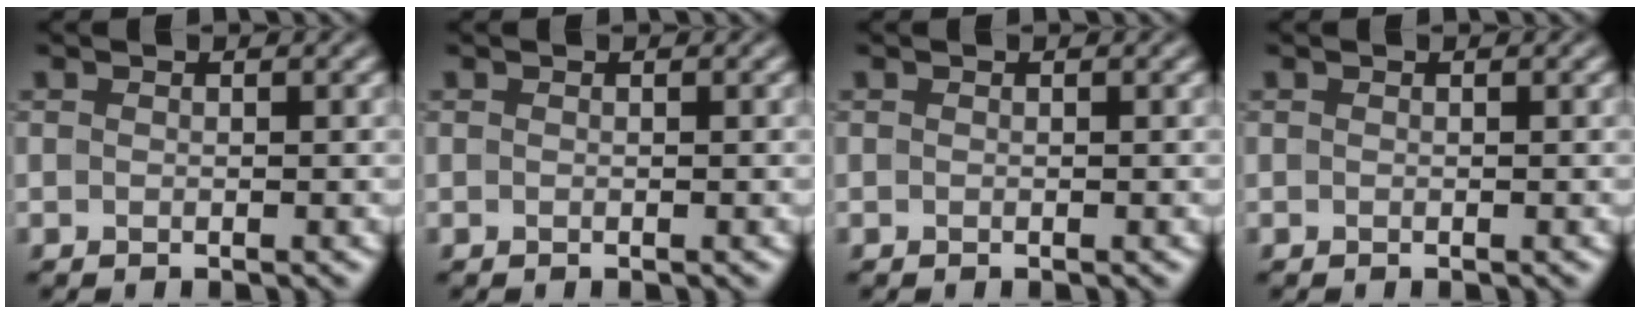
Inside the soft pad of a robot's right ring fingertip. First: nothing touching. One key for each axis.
{"total": 0.0}
{"total": 0.0}
{"total": 0.0}